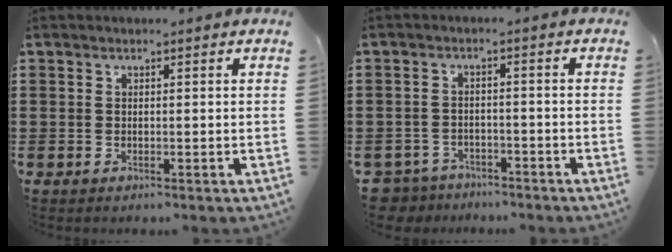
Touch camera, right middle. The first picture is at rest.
{"total": 3.4, "force": [-3.3, 0.8, 0.0], "torque": [-0.023, -0.006, -0.076]}